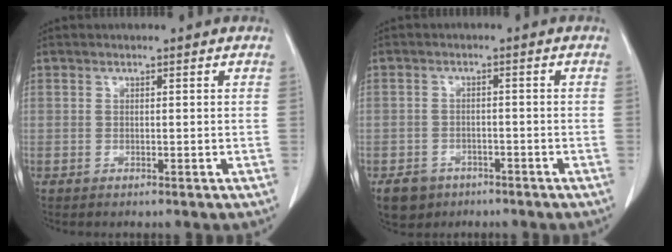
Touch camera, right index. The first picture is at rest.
{"total": 4.4, "force": [-3.0, 3.1, 0.8], "torque": [-0.018, 0.005, -0.045]}